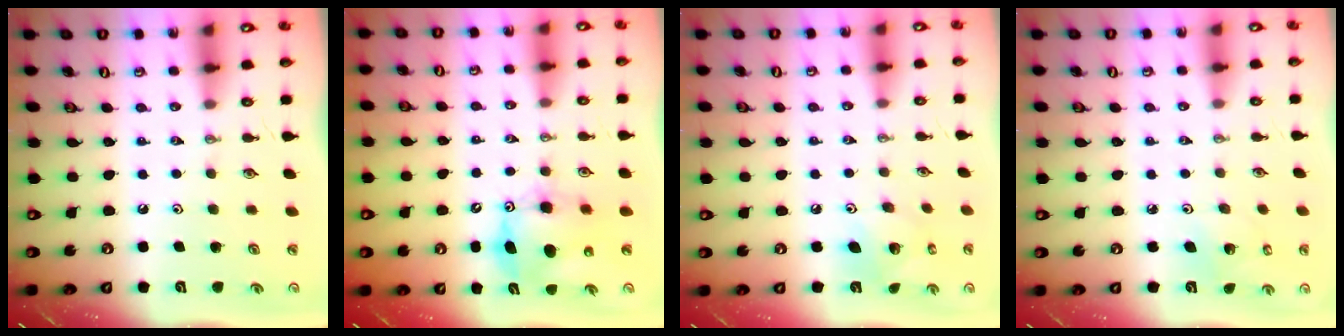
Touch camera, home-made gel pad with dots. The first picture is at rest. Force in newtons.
{"total": 9.4, "press": 9.4, "slide": 0.7}
{"total": 8.3, "press": 8.3, "slide": 0.3}
{"total": 3.3, "press": 3.3, "slide": 0.2}